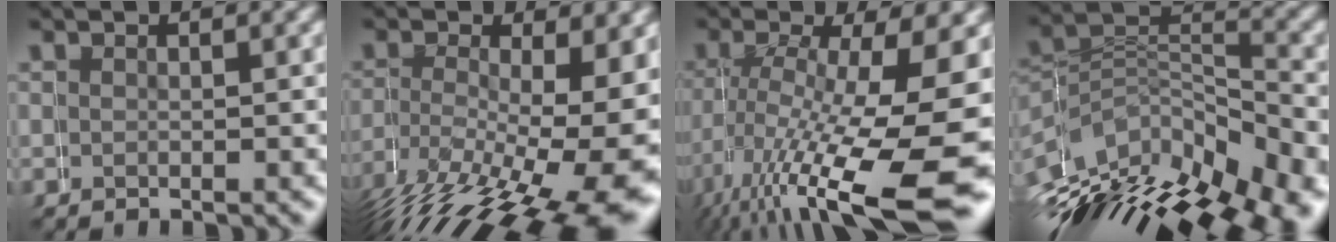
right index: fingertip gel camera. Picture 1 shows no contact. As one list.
[{"total": 8.9, "force": [-2.5, 3.7, 7.7], "torque": [-0.116, -0.029, -0.017]}, {"total": 10.2, "force": [-4.5, 3.3, 8.5], "torque": [-0.138, -0.038, -0.039]}, {"total": 11.1, "force": [-4.8, 7.7, 6.5], "torque": [-0.117, -0.028, -0.069]}]